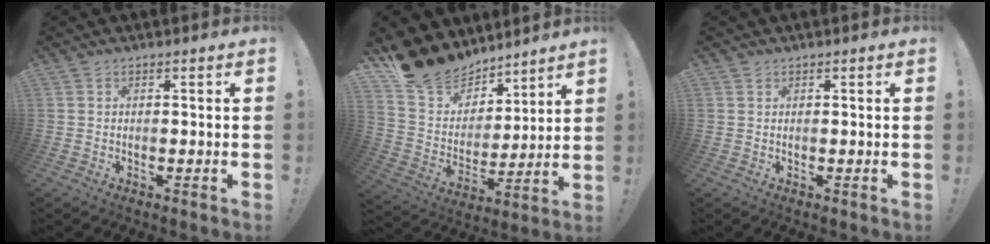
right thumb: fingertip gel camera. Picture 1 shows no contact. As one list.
[{"total": 16.6, "force": [13.3, 9.3, 3.6], "torque": [-0.083, -0.093, 0.262]}, {"total": 0.6, "force": [0.4, 0.4, 0.1], "torque": [-0.004, 0.000, 0.009]}]